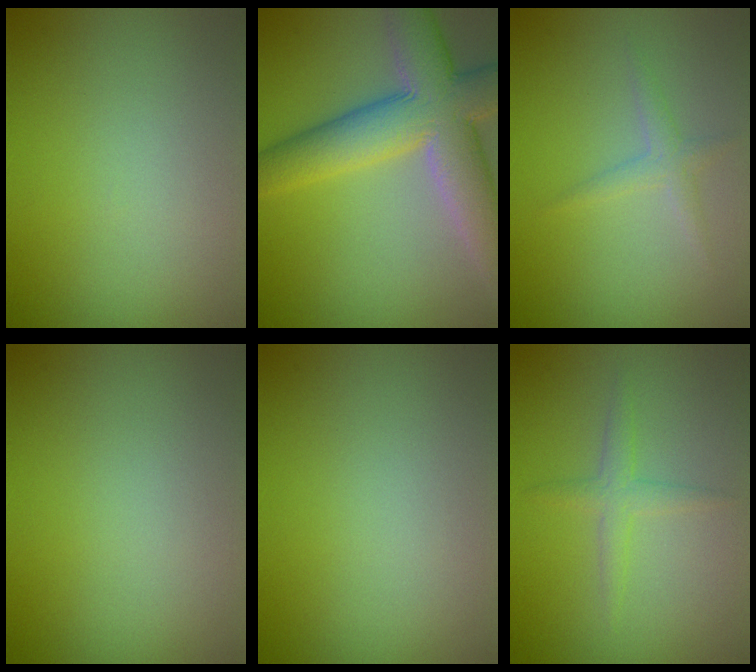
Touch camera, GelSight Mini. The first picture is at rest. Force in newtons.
{"total": 9.6, "press": 9.6, "slide": 0.7}
{"total": 1.5, "press": 1.5, "slide": 0.0}
{"total": 0.0}
{"total": 0.0}
{"total": 1.7, "press": 1.7, "slide": 0.1}